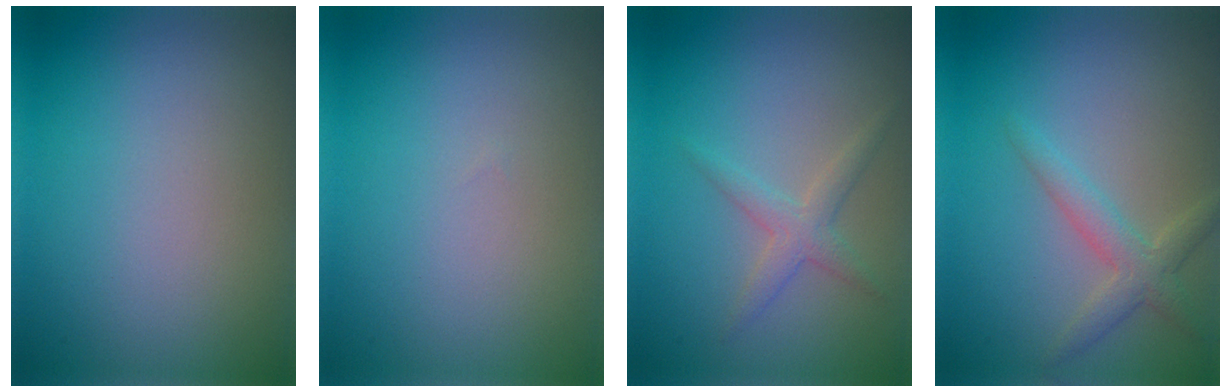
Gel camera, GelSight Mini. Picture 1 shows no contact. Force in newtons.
{"total": 0.0}
{"total": 2.1, "press": 2.1, "slide": 0.0}
{"total": 2.5, "press": 2.5, "slide": 0.2}